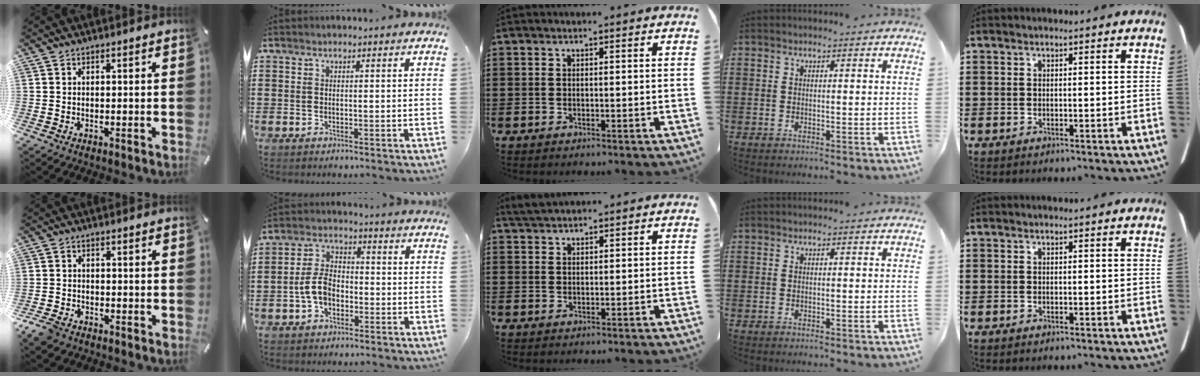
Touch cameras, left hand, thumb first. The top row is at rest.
{"thumb": {"total": 3.6, "force": [-2.8, 1.9, 1.3], "torque": [-0.040, 0.008, -0.056]}, "index": {"total": 5.6, "force": [-1.9, 3.5, 3.9], "torque": [-0.099, 0.005, -0.043]}, "middle": {"total": 2.3, "force": [2.1, 0.1, 0.9], "torque": [-0.023, 0.000, 0.042]}}